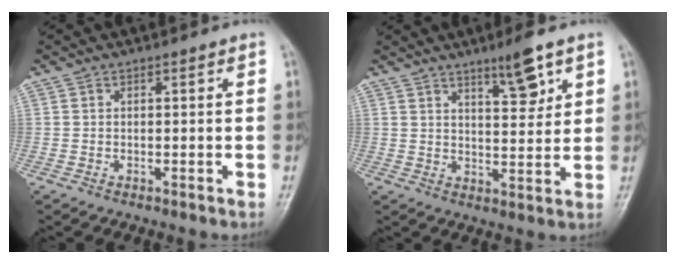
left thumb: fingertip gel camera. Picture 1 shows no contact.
{"total": 7.0, "force": [4.4, 1.7, 5.2], "torque": [-0.071, -0.032, 0.070]}